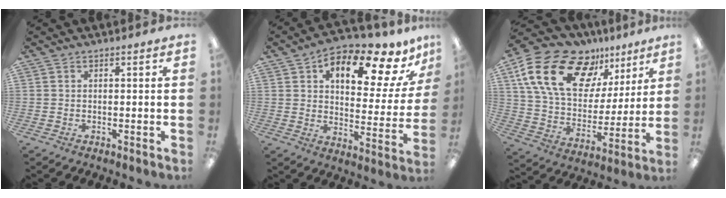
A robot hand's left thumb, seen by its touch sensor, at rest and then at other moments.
{"total": 15.4, "force": [9.6, 6.2, 10.2], "torque": [-0.140, -0.061, 0.152]}
{"total": 22.3, "force": [11.7, 13.6, 13.3], "torque": [-0.246, -0.050, 0.212]}